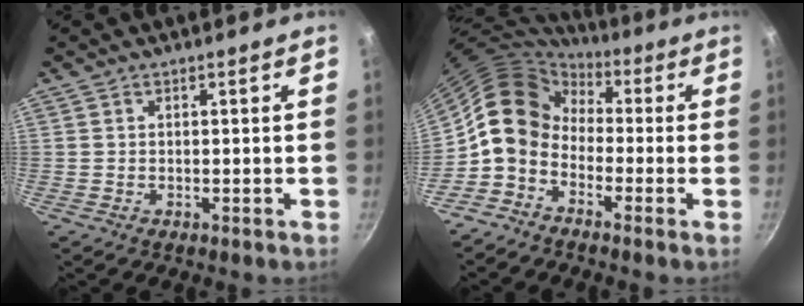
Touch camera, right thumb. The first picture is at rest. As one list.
[{"total": 10.5, "force": [-1.7, 8.4, 6.1], "torque": [-0.084, 0.043, -0.056]}]